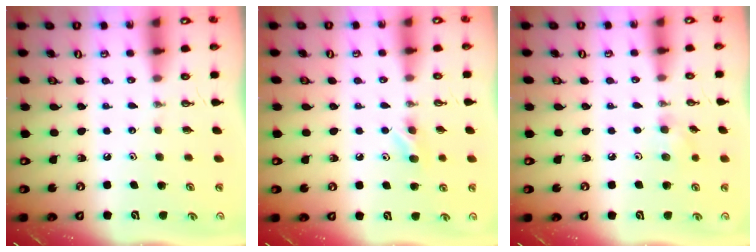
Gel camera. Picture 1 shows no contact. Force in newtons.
{"total": 5.4, "press": 5.3, "slide": 0.9}
{"total": 5.5, "press": 5.4, "slide": 1.5}